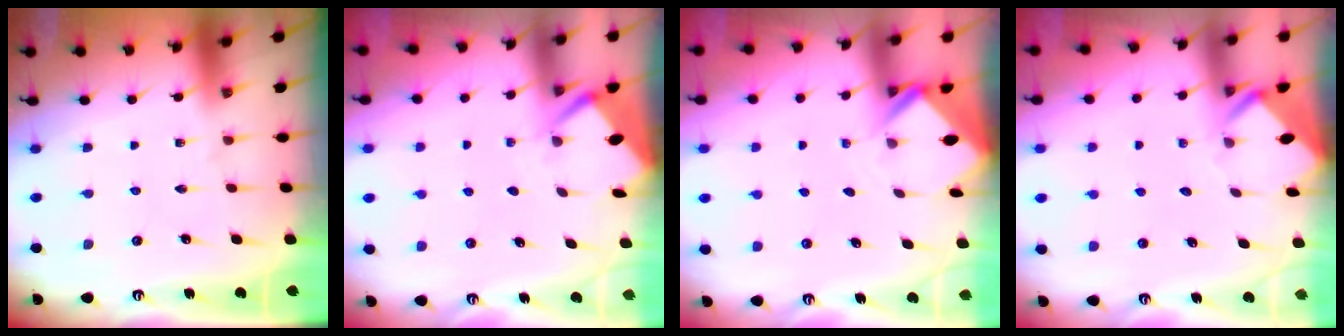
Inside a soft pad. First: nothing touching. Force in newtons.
{"total": 2.8, "press": 2.8, "slide": 0.3}
{"total": 2.4, "press": 2.4, "slide": 0.2}
{"total": 3.5, "press": 3.5, "slide": 0.2}